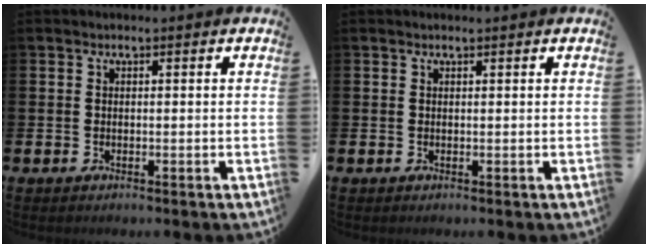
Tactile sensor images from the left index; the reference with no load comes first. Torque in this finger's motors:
{"motor_torque": [-0.04, 0.02, -0.12, 0.01]}